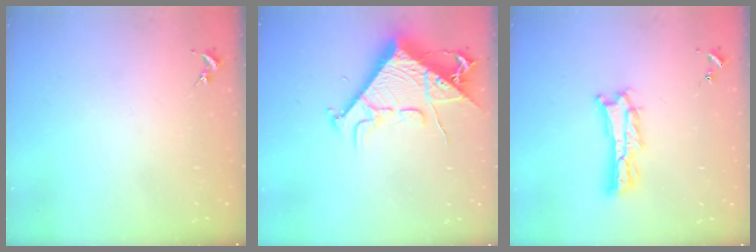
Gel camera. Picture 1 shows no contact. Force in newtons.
{"total": 12.9, "press": 12.8, "slide": 1.4}
{"total": 4.3, "press": 4.3, "slide": 0.5}